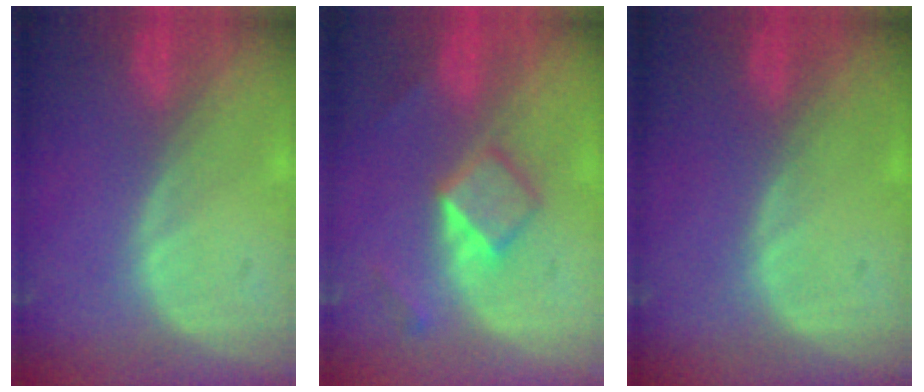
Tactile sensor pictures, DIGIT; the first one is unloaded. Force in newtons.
{"total": 5.4, "press": 4.6, "slide": 2.8}
{"total": 0.0}